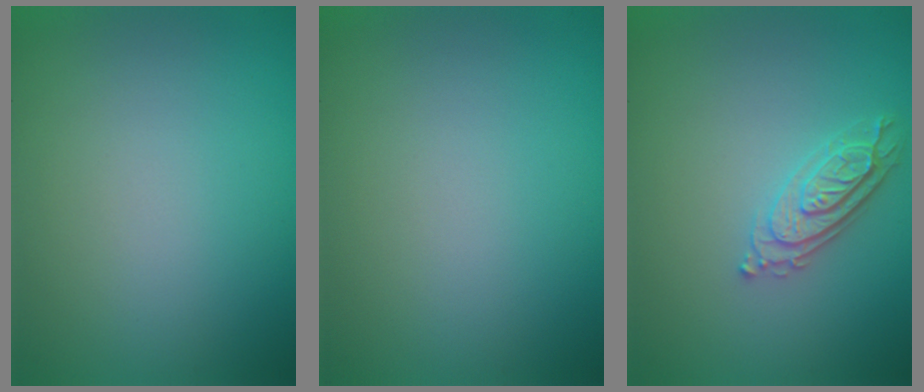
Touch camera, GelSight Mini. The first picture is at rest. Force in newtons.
{"total": 0.0}
{"total": 2.9, "press": 2.7, "slide": 1.0}